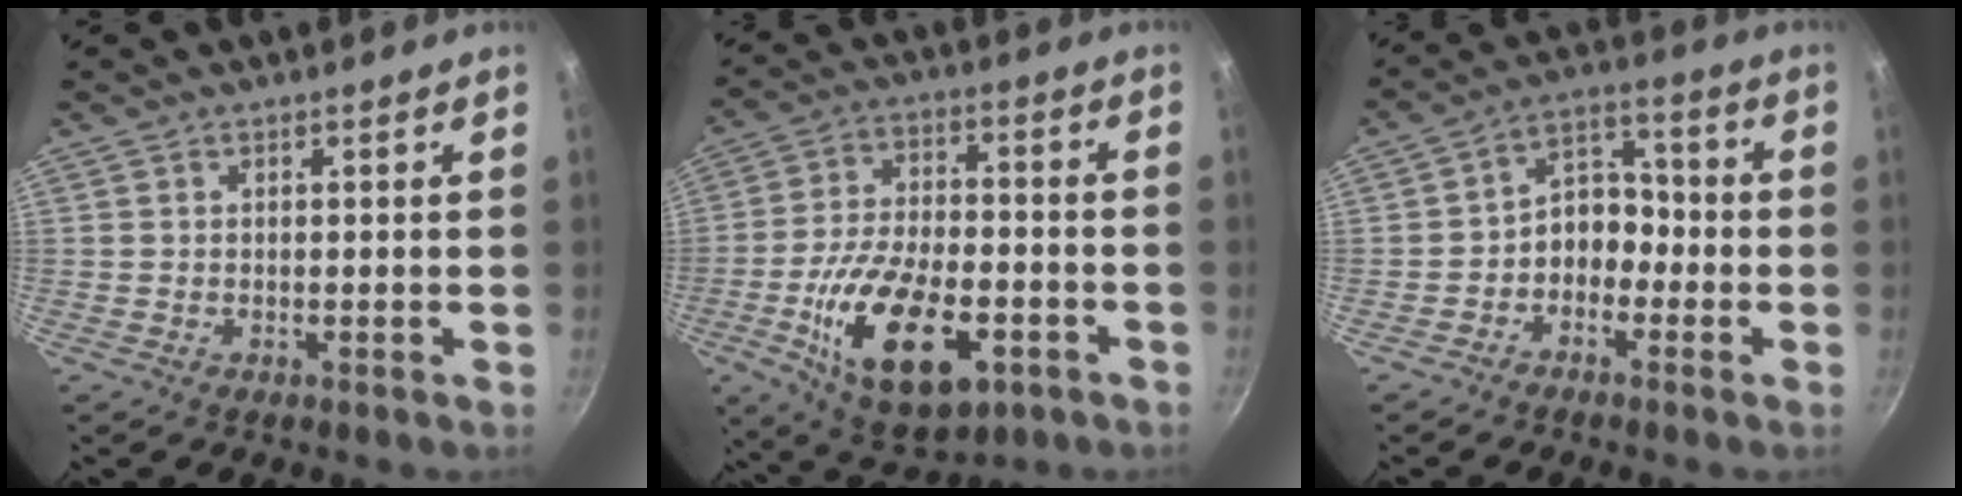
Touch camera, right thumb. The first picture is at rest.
{"total": 20.0, "force": [-7.1, 10.1, 15.8], "torque": [-0.264, 0.022, -0.112]}
{"total": 7.4, "force": [-2.6, 5.6, 4.1], "torque": [-0.021, 0.049, -0.056]}